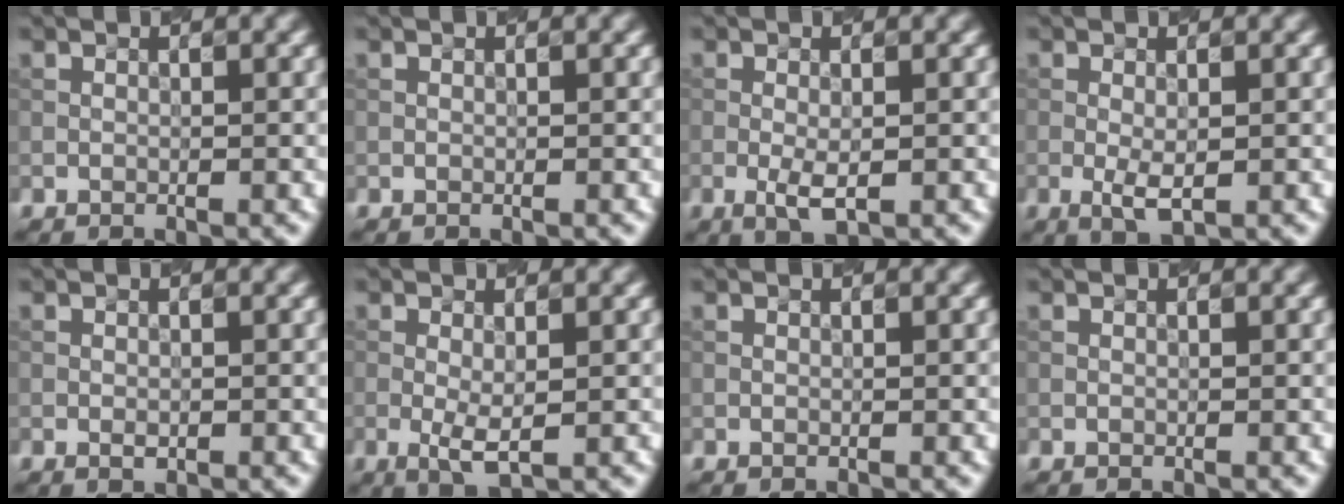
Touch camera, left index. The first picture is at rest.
{"total": 0.0}
{"total": 2.4, "force": [-0.5, 0.8, 2.2], "torque": [-0.044, -0.006, -0.009]}
{"total": 2.3, "force": [-0.4, 0.8, 2.1], "torque": [-0.043, -0.006, -0.006]}
{"total": 0.7, "force": [-0.2, 0.4, 0.5], "torque": [-0.009, 0.000, -0.003]}
{"total": 2.4, "force": [-0.3, 0.6, 2.3], "torque": [-0.048, -0.008, -0.003]}
{"total": 0.0}
{"total": 0.0}